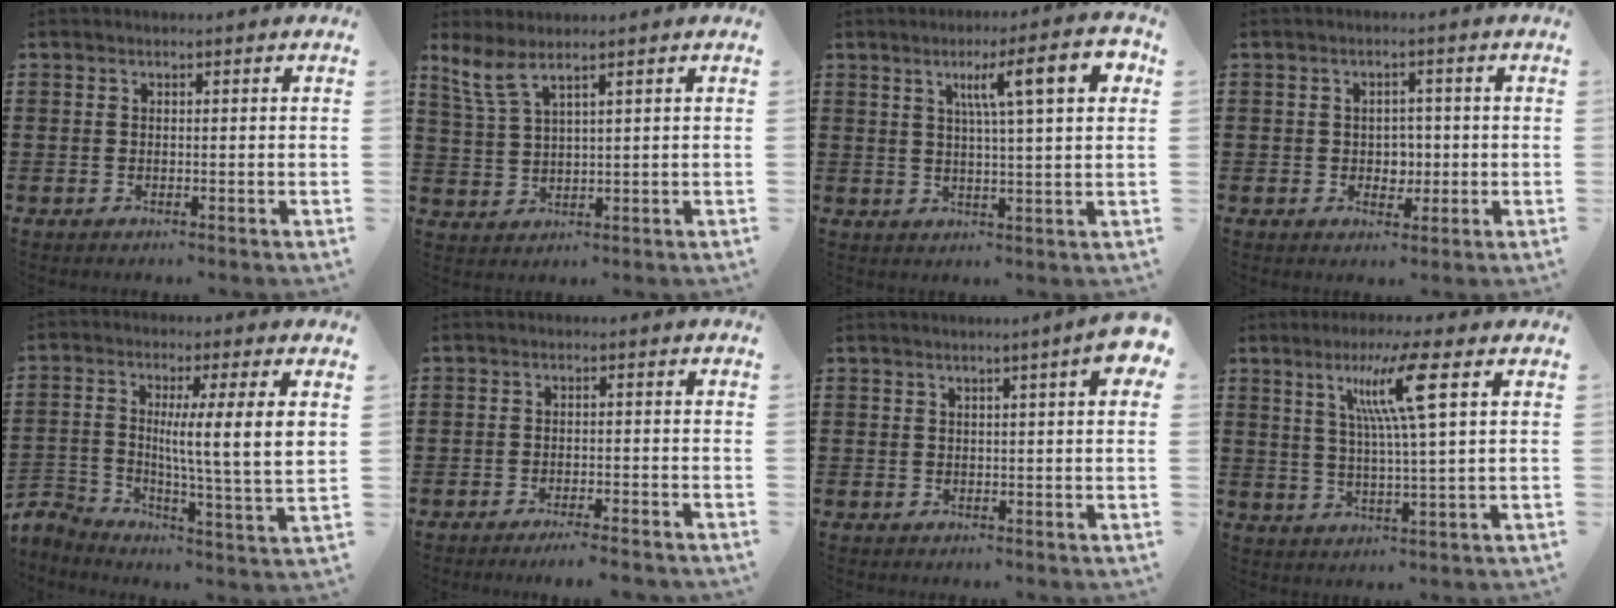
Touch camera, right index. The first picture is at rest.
{"total": 4.5, "force": [3.0, 1.1, 3.2], "torque": [-0.079, -0.001, 0.053]}
{"total": 9.6, "force": [3.5, 1.4, 8.8], "torque": [-0.153, 0.000, 0.051]}
{"total": 2.7, "force": [-0.1, 2.3, 1.4], "torque": [-0.027, 0.004, -0.007]}
{"total": 7.3, "force": [1.3, 0.2, 7.2], "torque": [-0.135, -0.016, 0.014]}
{"total": 2.5, "force": [-2.3, -0.3, 1.1], "torque": [-0.019, 0.000, -0.044]}
{"total": 3.7, "force": [1.6, 0.2, 3.4], "torque": [-0.058, -0.001, 0.025]}
{"total": 9.1, "force": [3.7, -0.5, 8.3], "torque": [-0.168, 0.003, 0.055]}